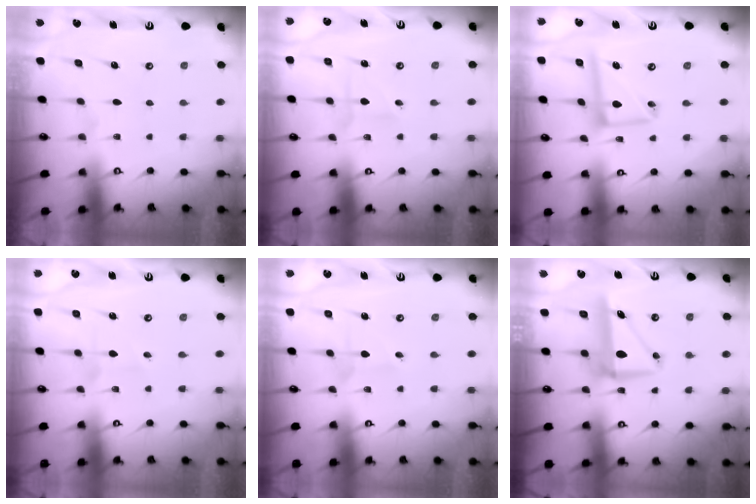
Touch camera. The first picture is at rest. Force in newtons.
{"total": 2.2, "press": 2.2, "slide": 0.2}
{"total": 11.3, "press": 11.2, "slide": 1.2}
{"total": 2.3, "press": 2.3, "slide": 0.3}
{"total": 2.8, "press": 2.7, "slide": 0.3}
{"total": 7.3, "press": 7.2, "slide": 1.3}